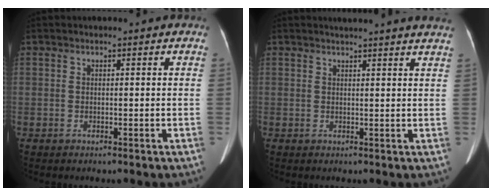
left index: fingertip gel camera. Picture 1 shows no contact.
{"total": 9.8, "force": [9.1, -0.5, 3.7], "torque": [-0.050, -0.001, 0.090]}